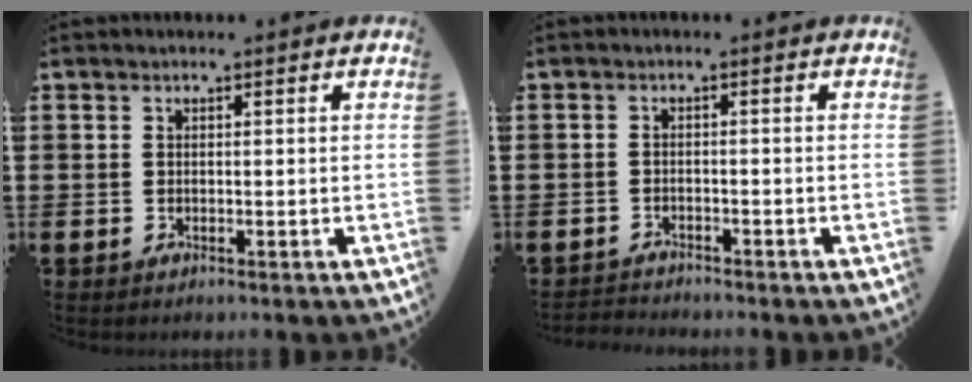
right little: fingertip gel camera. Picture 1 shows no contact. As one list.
[{"total": 1.4, "force": [-1.4, 0.1, -0.2], "torque": [-0.001, 0.003, -0.030]}]